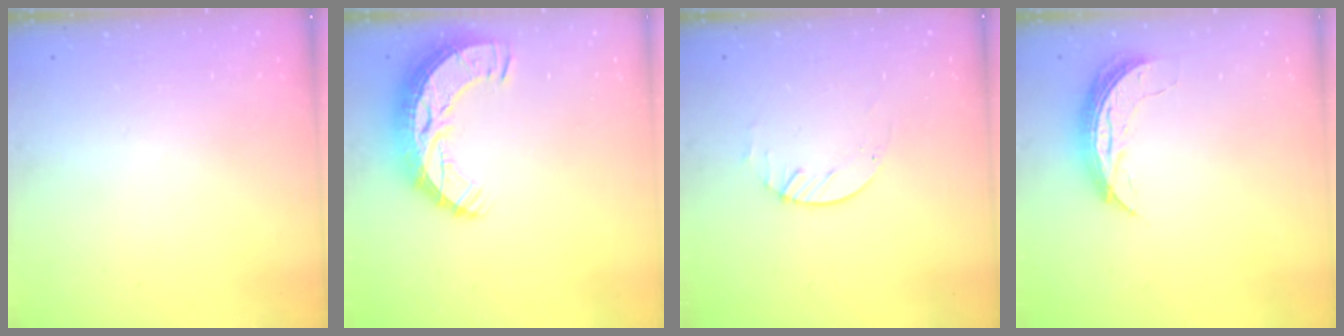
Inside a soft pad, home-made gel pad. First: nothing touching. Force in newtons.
{"total": 11.1, "press": 11.0, "slide": 0.8}
{"total": 1.7, "press": 1.7, "slide": 0.2}
{"total": 7.2, "press": 7.2, "slide": 0.7}